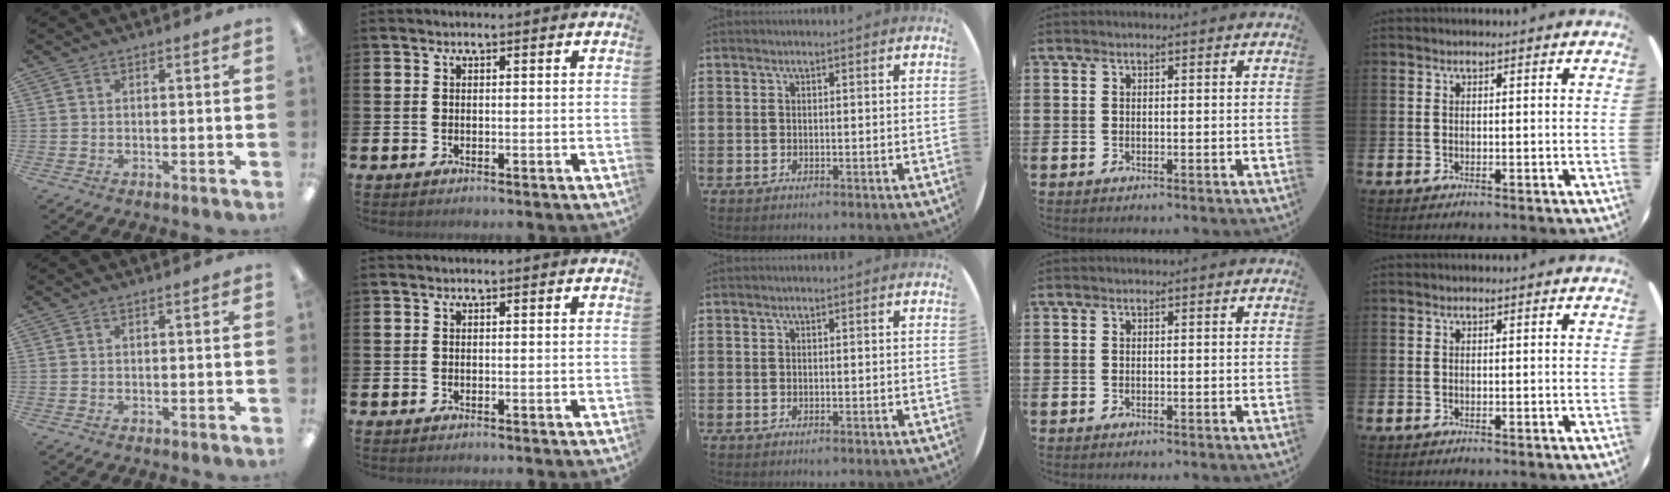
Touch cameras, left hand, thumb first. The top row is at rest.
{}